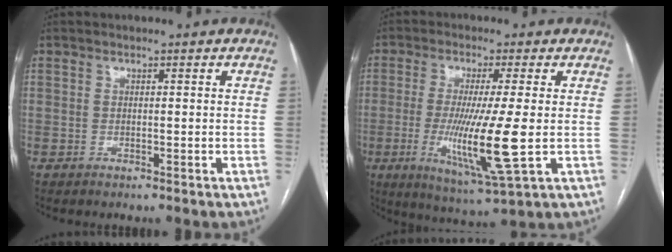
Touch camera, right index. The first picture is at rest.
{"total": 12.5, "force": [-1.8, -0.2, 12.4], "torque": [-0.239, -0.037, -0.032]}